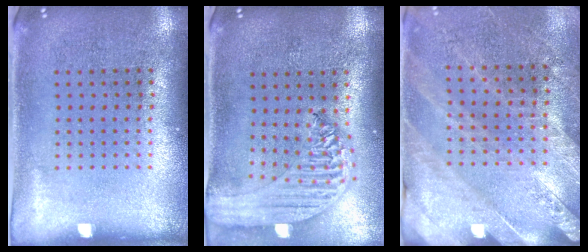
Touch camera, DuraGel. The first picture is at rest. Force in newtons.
{"total": 2.2, "press": 2.0, "slide": 0.9}
{"total": 2.4, "press": 2.4, "slide": 0.6}